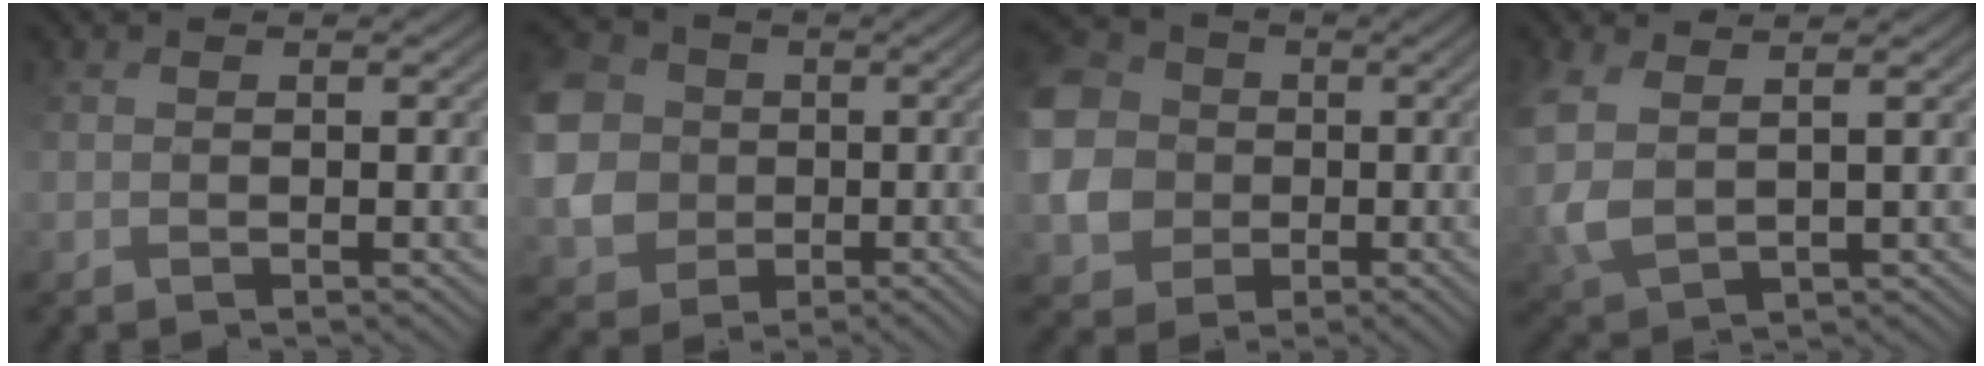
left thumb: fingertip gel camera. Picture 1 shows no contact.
{"total": 12.0, "force": [1.2, 10.9, 4.9], "torque": [-0.188, -0.015, 0.016]}
{"total": 13.1, "force": [0.9, 12.1, 4.8], "torque": [-0.191, 0.002, -0.001]}
{"total": 5.6, "force": [2.8, 3.1, 3.8], "torque": [-0.126, 0.000, 0.065]}